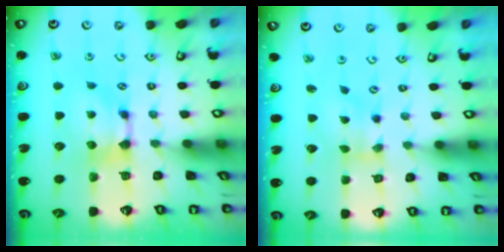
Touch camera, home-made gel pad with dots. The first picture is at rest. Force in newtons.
{"total": 1.7, "press": 1.3, "slide": 1.1}